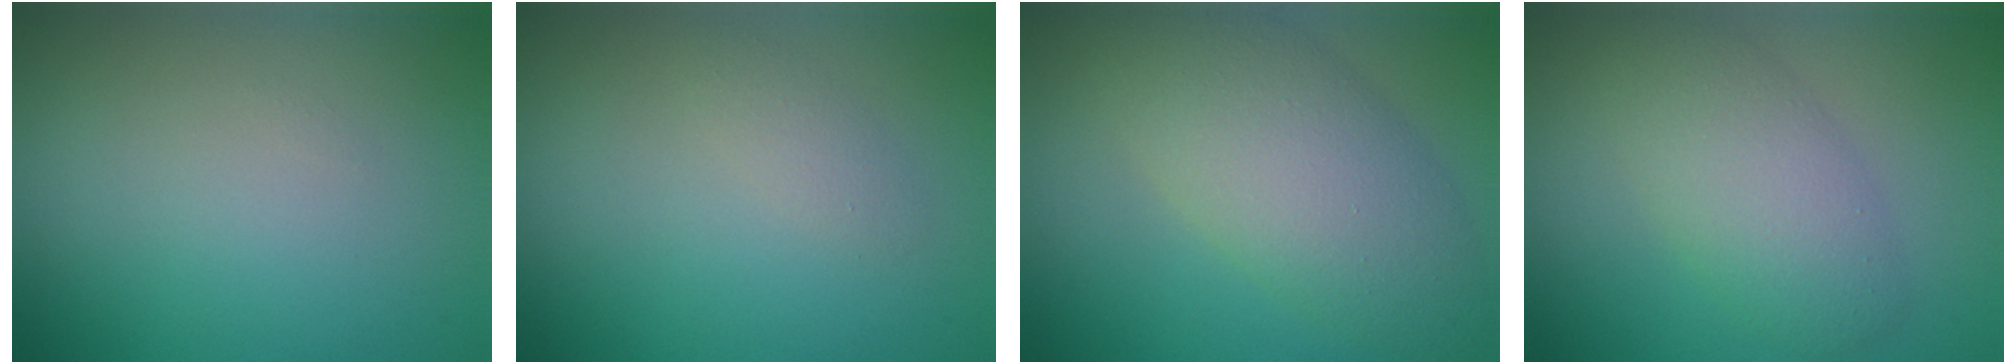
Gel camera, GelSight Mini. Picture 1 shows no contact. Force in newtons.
{"total": 1.1, "press": 1.1, "slide": 0.1}
{"total": 7.2, "press": 7.2, "slide": 0.4}
{"total": 4.4, "press": 4.4, "slide": 0.4}